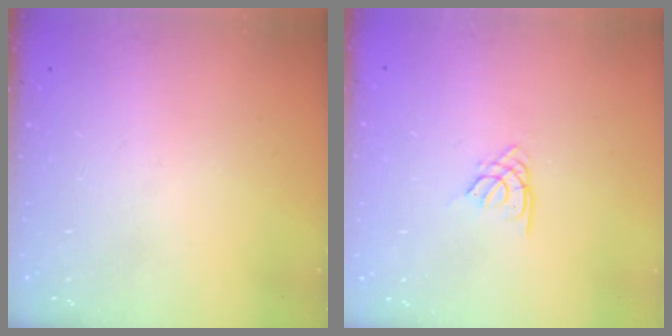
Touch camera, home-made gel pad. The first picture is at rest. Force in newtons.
{"total": 2.3, "press": 2.3, "slide": 0.5}